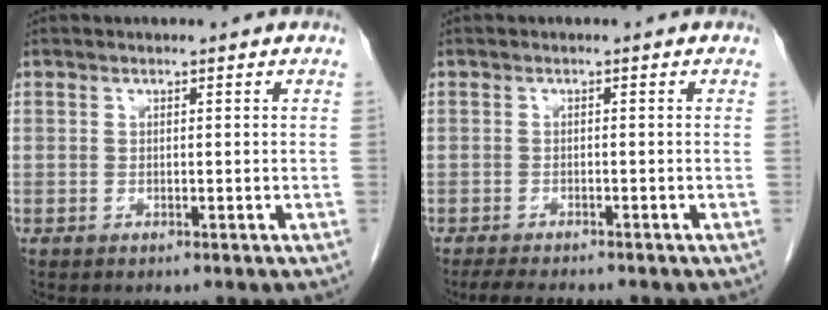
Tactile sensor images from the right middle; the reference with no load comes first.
{"total": 4.3, "force": [-3.9, 0.5, 1.8], "torque": [-0.034, -0.015, -0.062]}